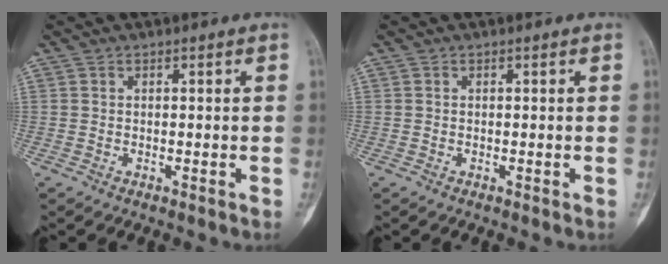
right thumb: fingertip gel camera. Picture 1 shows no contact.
{"total": 0.0}